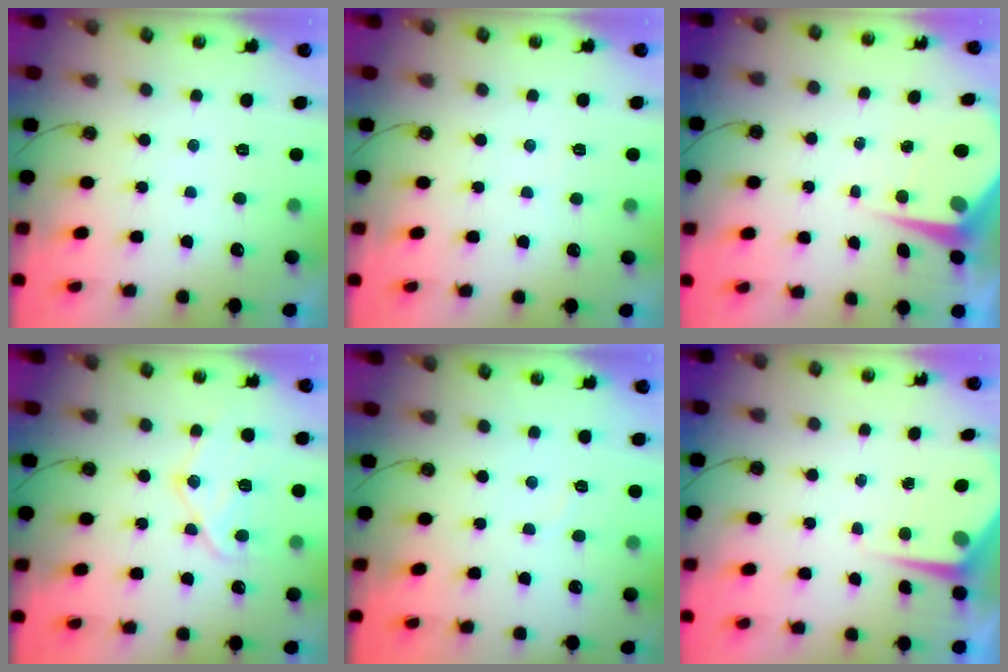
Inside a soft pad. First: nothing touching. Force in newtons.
{"total": 3.0, "press": 2.9, "slide": 0.5}
{"total": 6.6, "press": 6.6, "slide": 0.5}
{"total": 13.6, "press": 13.5, "slide": 1.5}
{"total": 3.5, "press": 3.5, "slide": 0.5}
{"total": 4.9, "press": 4.8, "slide": 0.7}